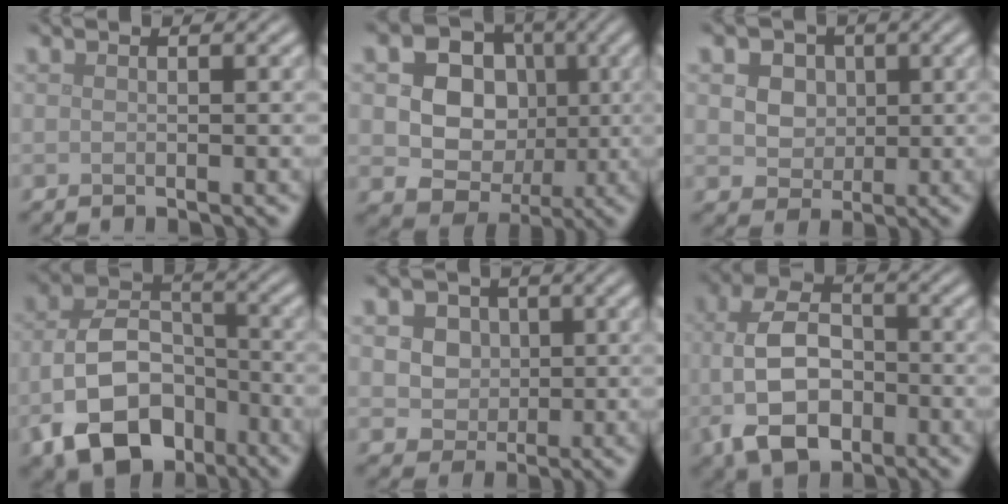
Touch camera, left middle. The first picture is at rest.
{"total": 10.1, "force": [1.1, 8.7, 4.9], "torque": [-0.074, 0.023, 0.002]}
{"total": 7.4, "force": [2.8, 5.7, 3.7], "torque": [-0.059, 0.024, 0.026]}
{"total": 9.4, "force": [-4.1, 6.1, 5.8], "torque": [-0.111, -0.012, -0.071]}
{"total": 6.8, "force": [2.3, 5.5, 3.3], "torque": [-0.053, 0.022, 0.021]}
{"total": 7.5, "force": [-1.8, 5.0, 5.3], "torque": [-0.113, -0.006, -0.038]}